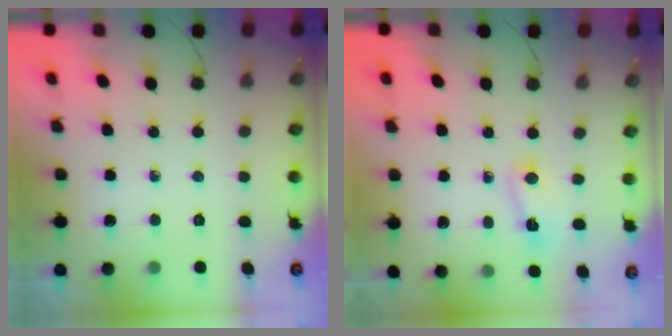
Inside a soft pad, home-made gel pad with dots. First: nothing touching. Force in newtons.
{"total": 2.4, "press": 2.3, "slide": 0.6}